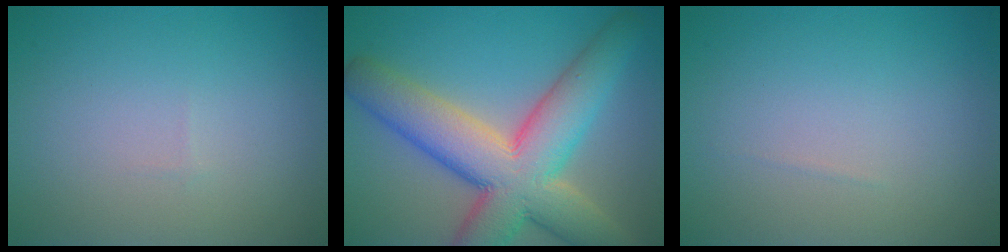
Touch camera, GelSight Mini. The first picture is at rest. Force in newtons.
{"total": 11.5, "press": 11.4, "slide": 1.0}
{"total": 0.0}